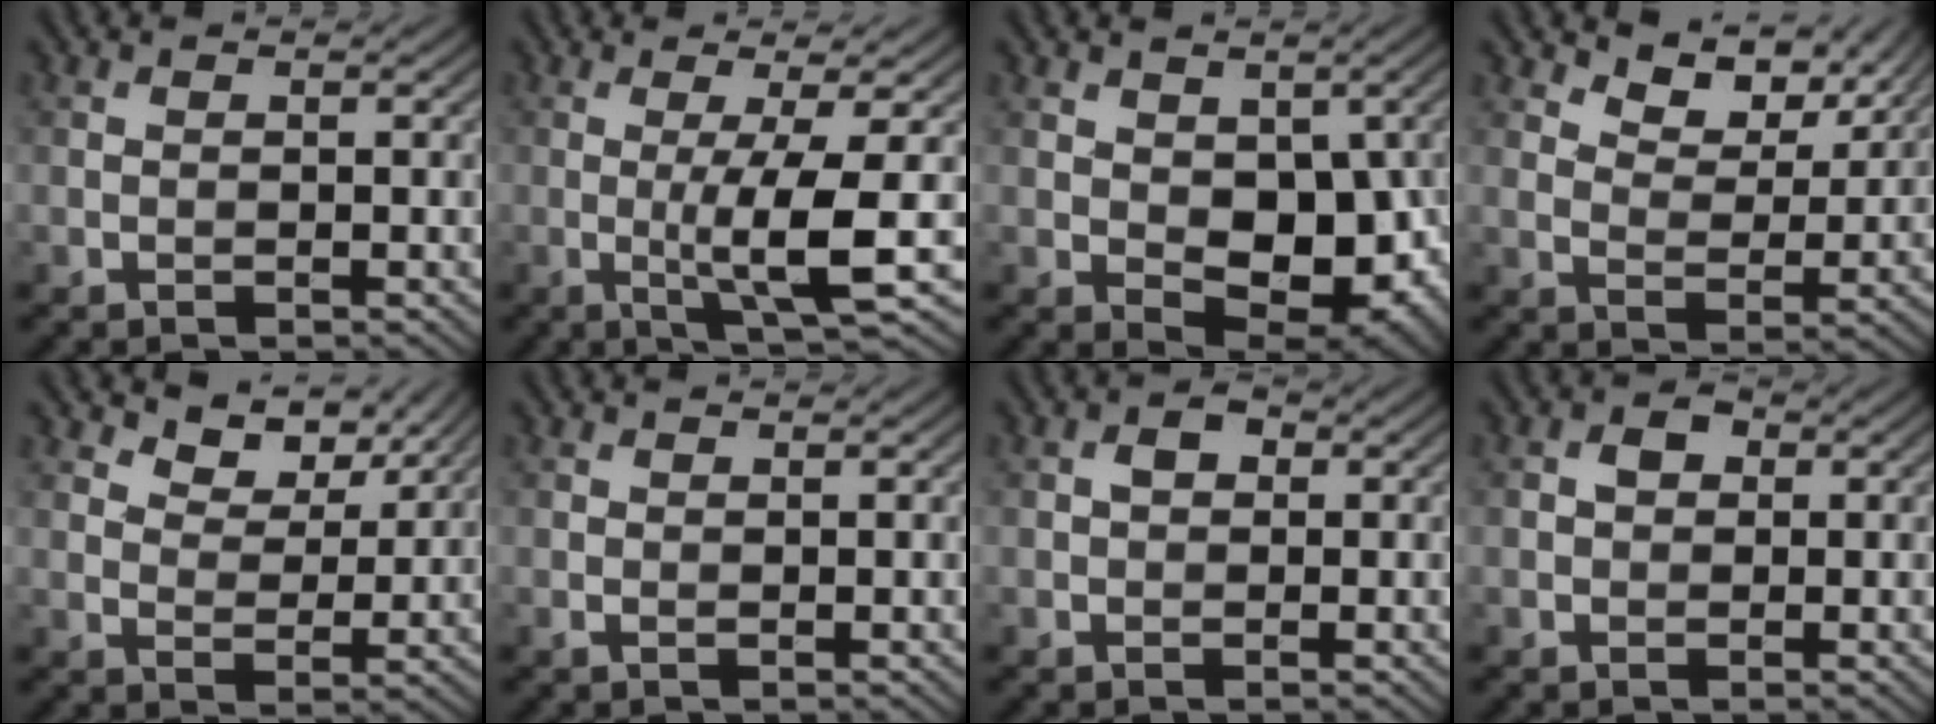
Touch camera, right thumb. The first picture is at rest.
{"total": 6.5, "force": [-0.4, 0.6, 6.5], "torque": [-0.121, 0.004, -0.004]}
{"total": 8.6, "force": [0.0, 5.5, 6.6], "torque": [-0.112, -0.019, 0.009]}
{"total": 6.7, "force": [4.8, 3.2, 3.3], "torque": [-0.062, -0.005, 0.083]}
{"total": 5.6, "force": [4.1, 2.9, 2.4], "torque": [-0.049, -0.005, 0.071]}
{"total": 0.5, "force": [0.4, 0.1, 0.4], "torque": [-0.009, 0.001, 0.006]}
{"total": 1.9, "force": [0.3, 1.4, 1.2], "torque": [-0.024, 0.003, 0.001]}
{"total": 1.8, "force": [0.3, 1.4, 1.1], "torque": [-0.022, 0.002, 0.000]}